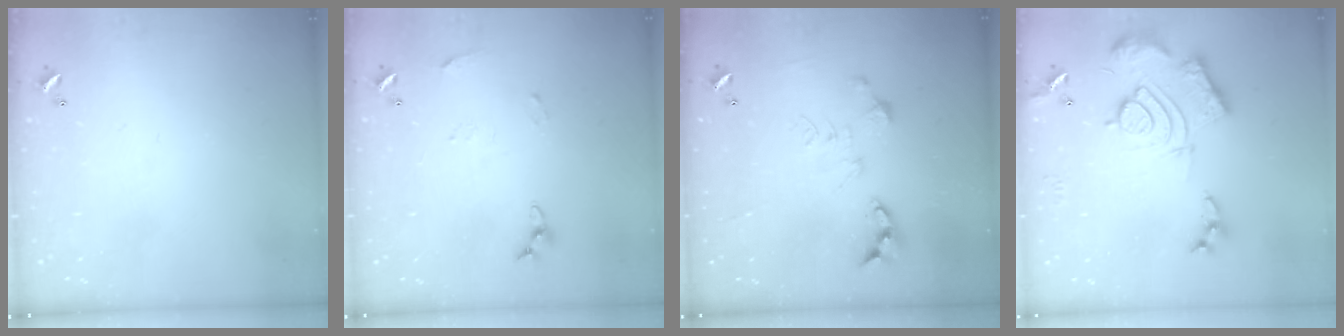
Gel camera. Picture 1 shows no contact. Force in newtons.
{"total": 6.4, "press": 6.4, "slide": 0.7}
{"total": 0.0}
{"total": 19.2, "press": 19.1, "slide": 1.8}